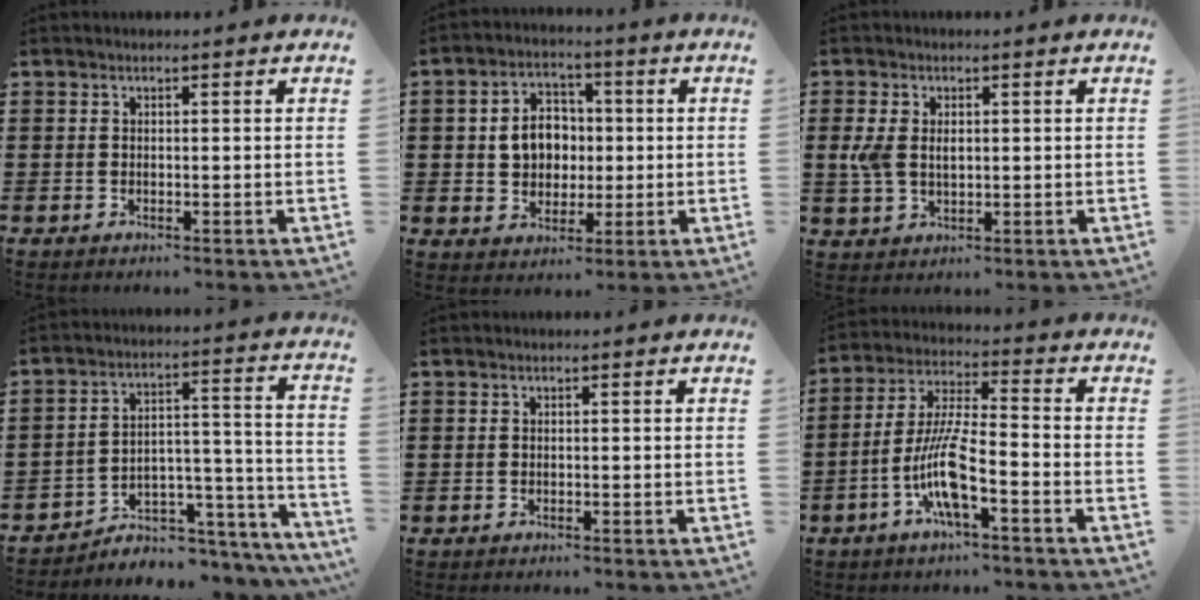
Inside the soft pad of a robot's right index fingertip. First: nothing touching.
{"total": 6.4, "force": [0.2, 5.4, 3.5], "torque": [-0.068, 0.012, -0.002]}
{"total": 4.0, "force": [0.6, 2.5, 3.0], "torque": [-0.078, 0.004, 0.005]}
{"total": 4.3, "force": [-3.5, 2.4, 0.9], "torque": [-0.023, -0.002, -0.069]}
{"total": 0.0}
{"total": 9.6, "force": [-4.3, 1.8, 8.5], "torque": [-0.192, -0.011, -0.087]}